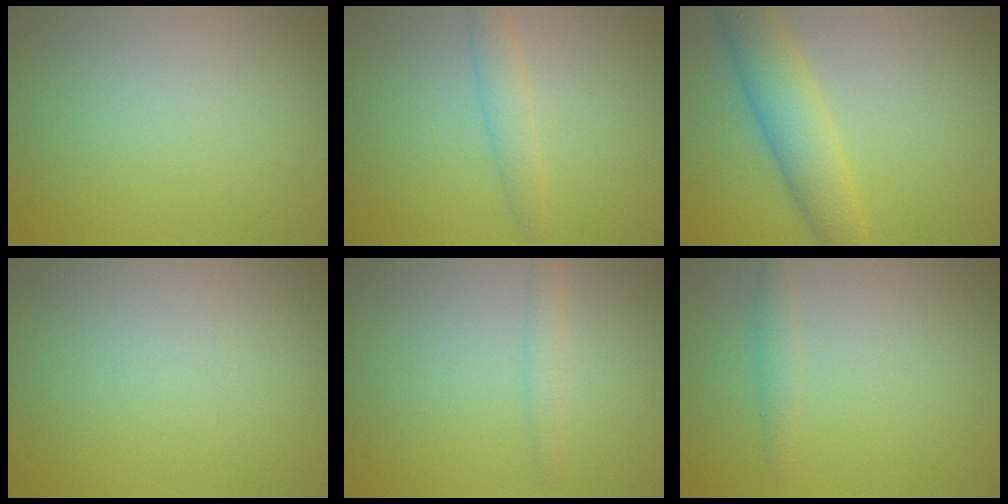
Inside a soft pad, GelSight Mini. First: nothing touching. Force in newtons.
{"total": 1.9, "press": 1.9, "slide": 0.1}
{"total": 4.8, "press": 4.8, "slide": 0.1}
{"total": 0.0}
{"total": 1.3, "press": 1.3, "slide": 0.1}
{"total": 1.1, "press": 1.1, "slide": 0.0}